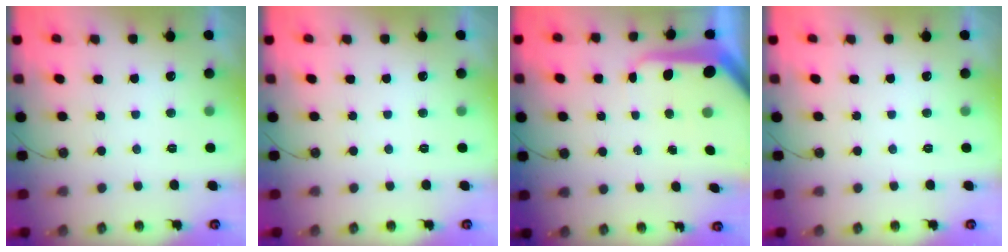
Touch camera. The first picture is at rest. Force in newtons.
{"total": 0.0}
{"total": 10.0, "press": 9.9, "slide": 1.1}
{"total": 0.0}